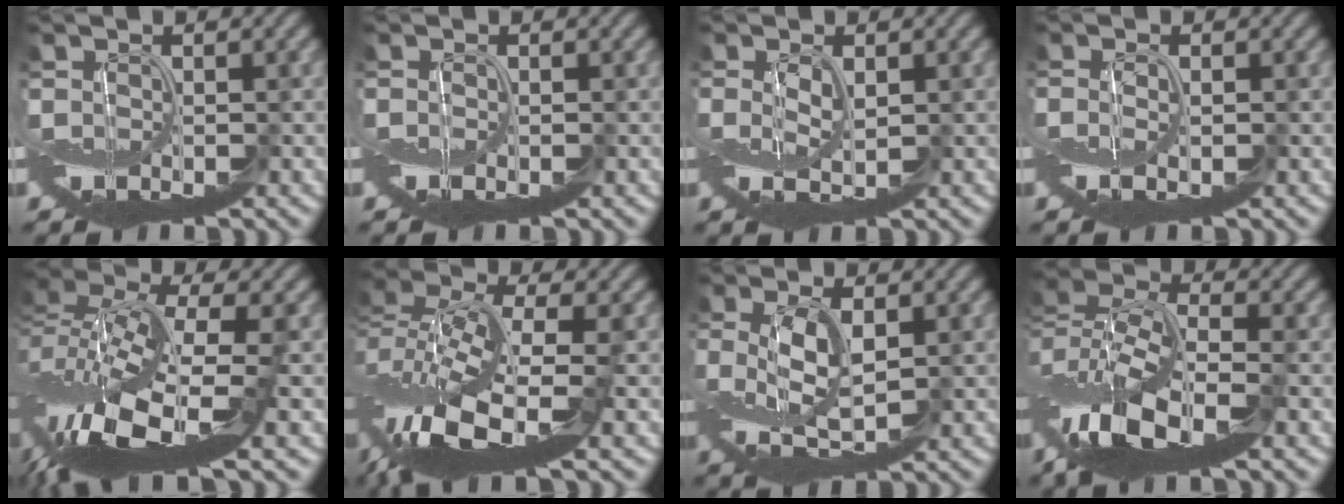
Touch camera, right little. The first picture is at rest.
{"total": 0.7, "force": [-0.5, 0.0, 0.5], "torque": [-0.009, -0.005, -0.009]}
{"total": 1.5, "force": [0.1, 0.6, 1.4], "torque": [-0.038, 0.000, 0.005]}
{"total": 1.2, "force": [-0.5, 0.1, 1.1], "torque": [-0.029, -0.004, -0.010]}
{"total": 12.6, "force": [-5.0, 4.9, 10.5], "torque": [-0.223, -0.004, -0.095]}
{"total": 11.0, "force": [-4.1, 4.6, 9.1], "torque": [-0.198, -0.003, -0.085]}
{"total": 4.4, "force": [0.3, 2.0, 3.9], "torque": [-0.096, 0.000, 0.010]}
{"total": 9.9, "force": [-3.7, 4.4, 8.1], "torque": [-0.166, 0.002, -0.082]}